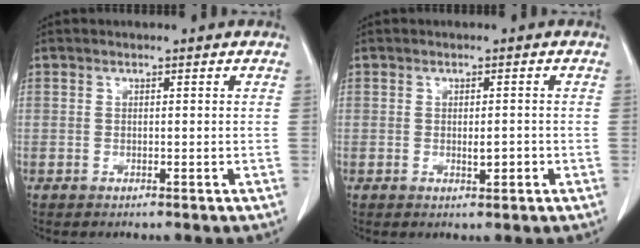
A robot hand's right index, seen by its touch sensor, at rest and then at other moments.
{"total": 2.0, "force": [-0.6, 0.7, 1.8], "torque": [-0.031, -0.001, -0.006]}